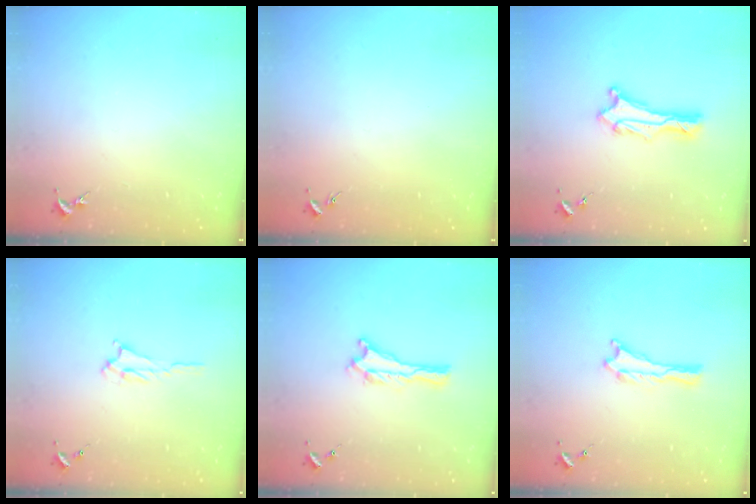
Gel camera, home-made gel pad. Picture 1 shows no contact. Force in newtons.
{"total": 0.0}
{"total": 1.5, "press": 1.5, "slide": 0.1}
{"total": 1.6, "press": 1.5, "slide": 0.4}
{"total": 0.0}
{"total": 0.0}